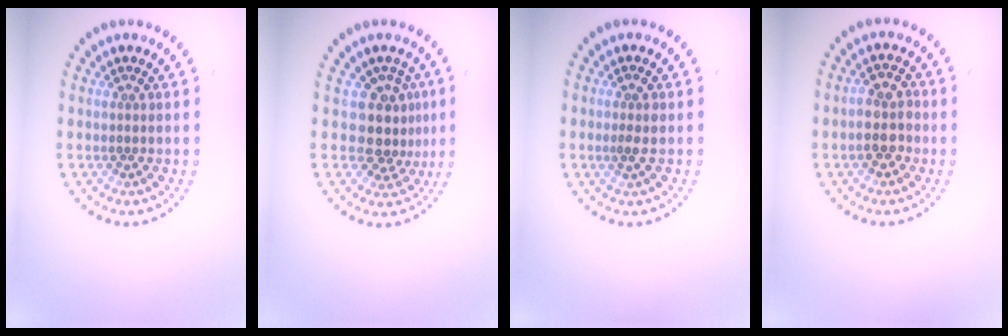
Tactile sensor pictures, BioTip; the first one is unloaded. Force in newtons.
{"total": 3.3, "press": 2.5, "slide": 2.1}
{"total": 1.1, "press": 1.1, "slide": 0.4}
{"total": 2.7, "press": 2.6, "slide": 0.8}